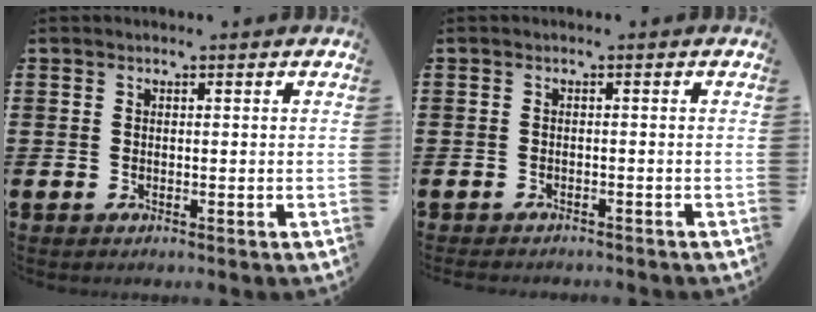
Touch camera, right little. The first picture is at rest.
{"total": 0.8, "force": [-0.8, 0.0, -0.1], "torque": [-0.001, 0.000, -0.017]}